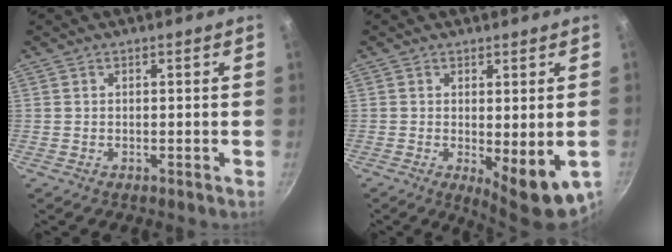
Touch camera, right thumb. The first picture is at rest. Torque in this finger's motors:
{"motor_torque": [-0.25, 0.70, 0.05, -0.02, 0.05]}